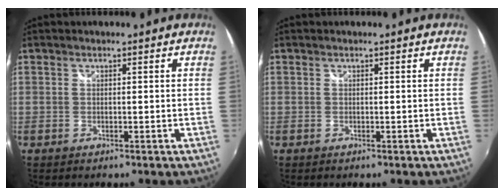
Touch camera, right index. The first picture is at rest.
{"total": 0.0}